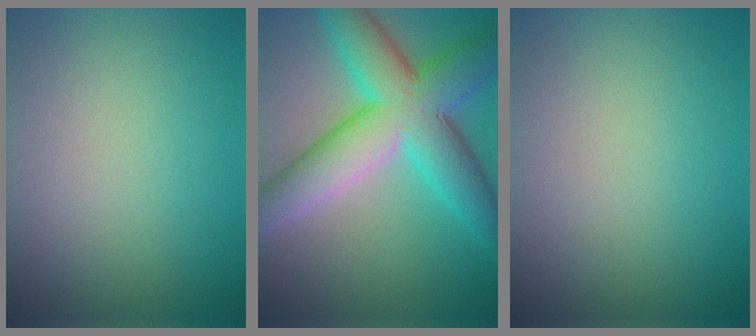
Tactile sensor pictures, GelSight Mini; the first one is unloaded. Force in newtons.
{"total": 11.0, "press": 11.0, "slide": 0.4}
{"total": 0.0}